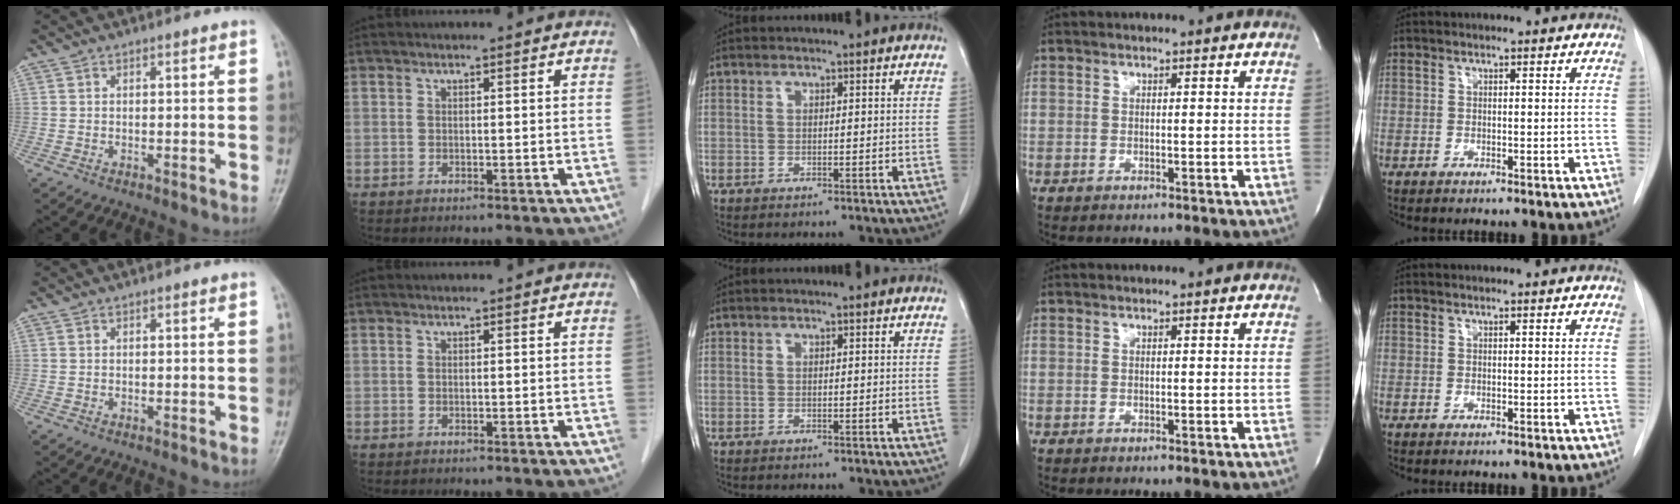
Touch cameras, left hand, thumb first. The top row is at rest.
{}